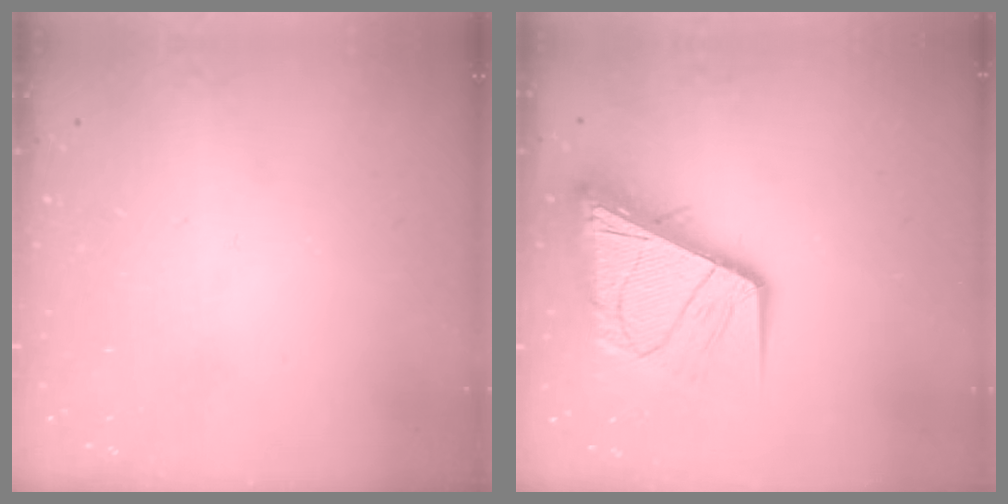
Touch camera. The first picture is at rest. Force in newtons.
{"total": 17.1, "press": 17.0, "slide": 1.9}